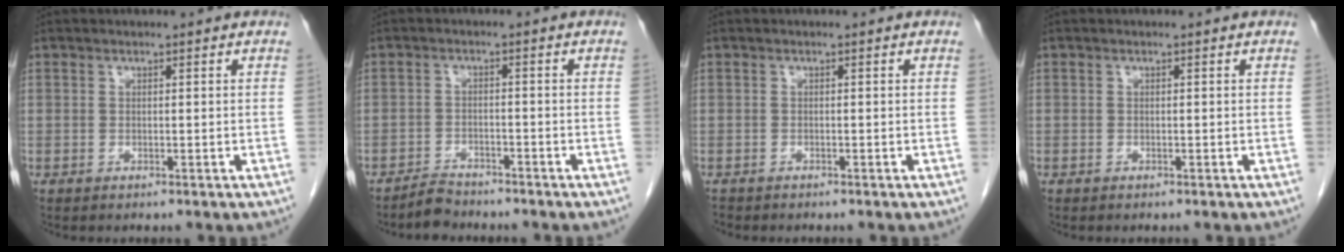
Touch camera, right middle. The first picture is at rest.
{"total": 2.9, "force": [-2.8, 0.7, 0.1], "torque": [-0.005, -0.005, -0.049]}
{"total": 1.4, "force": [-1.2, 0.5, 0.3], "torque": [-0.011, -0.002, -0.019]}
{"total": 0.0}